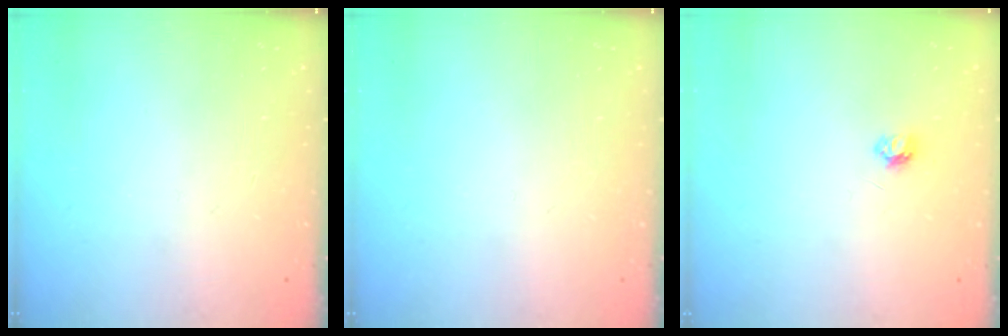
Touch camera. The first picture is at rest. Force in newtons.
{"total": 0.0}
{"total": 3.5, "press": 3.5, "slide": 0.5}